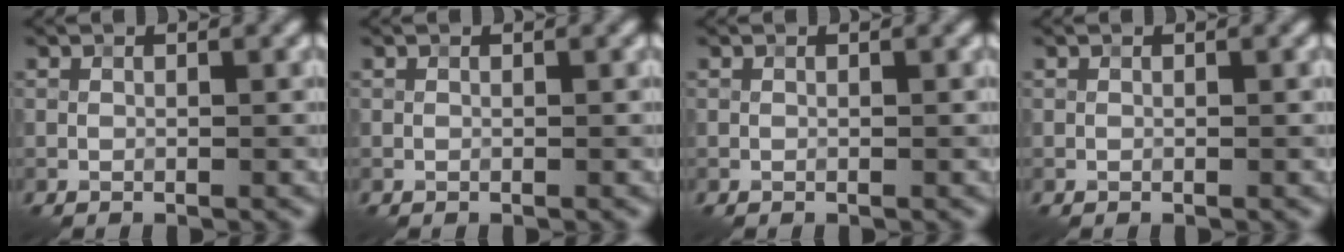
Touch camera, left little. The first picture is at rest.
{"total": 0.0}
{"total": 0.0}
{"total": 0.0}